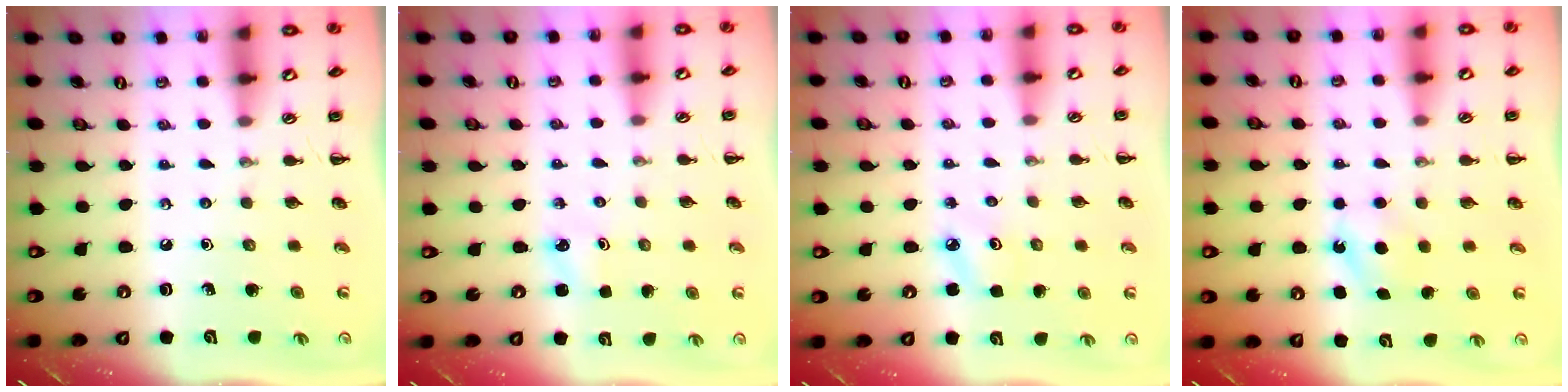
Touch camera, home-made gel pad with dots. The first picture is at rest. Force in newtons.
{"total": 1.8, "press": 1.7, "slide": 0.5}
{"total": 4.3, "press": 4.2, "slide": 1.0}
{"total": 4.9, "press": 4.7, "slide": 1.6}